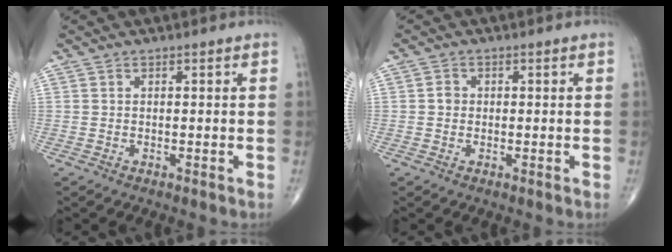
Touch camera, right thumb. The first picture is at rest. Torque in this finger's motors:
{"motor_torque": [-0.01, 0.00, 0.02, -0.01, 0.01]}